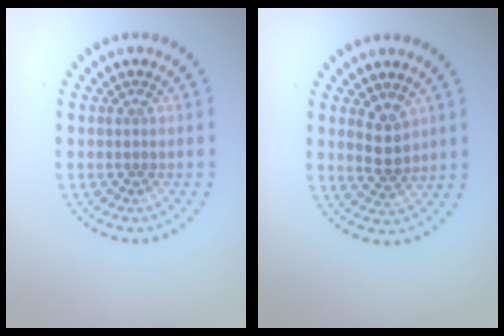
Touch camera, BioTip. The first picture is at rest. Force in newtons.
{"total": 2.7, "press": 2.6, "slide": 0.8}